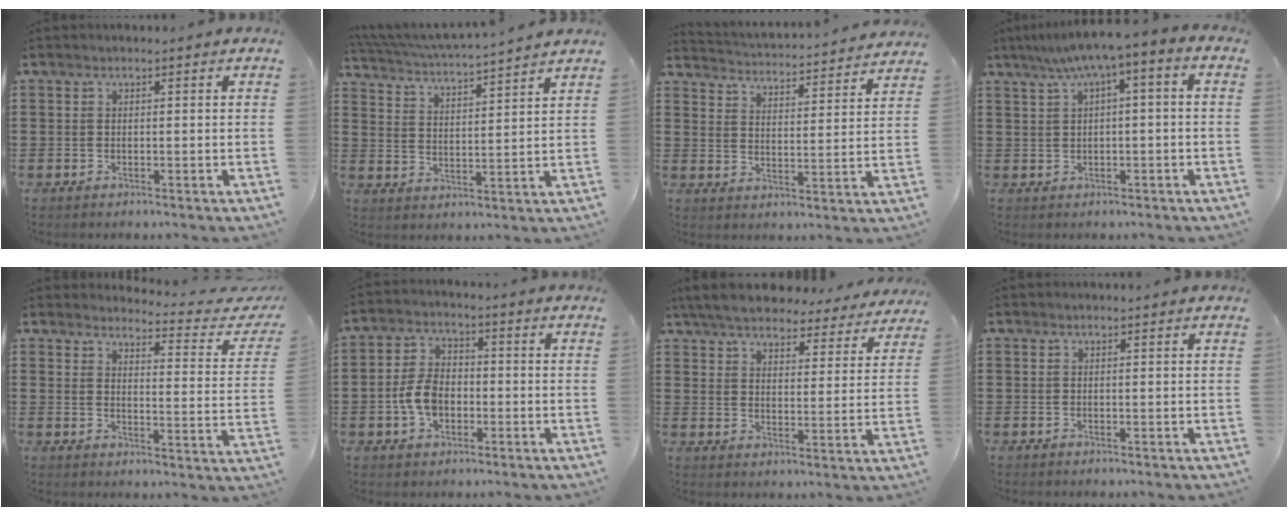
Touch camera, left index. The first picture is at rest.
{"total": 4.8, "force": [4.6, -0.4, 1.3], "torque": [-0.048, -0.032, 0.076]}
{"total": 3.3, "force": [3.2, -0.3, -0.2], "torque": [-0.018, -0.035, 0.048]}
{"total": 4.3, "force": [0.7, 0.8, 4.1], "torque": [-0.081, 0.000, 0.006]}
{"total": 3.5, "force": [3.3, 0.2, 1.1], "torque": [-0.026, -0.031, 0.047]}
{"total": 6.4, "force": [-1.5, 4.3, 4.6], "torque": [-0.117, 0.002, -0.036]}
{"total": 6.6, "force": [6.3, 0.8, 1.8], "torque": [-0.064, -0.032, 0.112]}
{"total": 0.0}